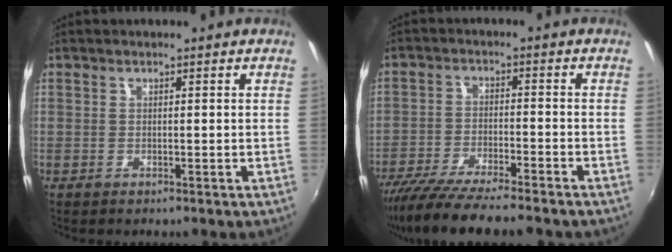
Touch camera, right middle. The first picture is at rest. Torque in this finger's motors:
{"motor_torque": [1.13, -1.01, 0.39, 0.13]}